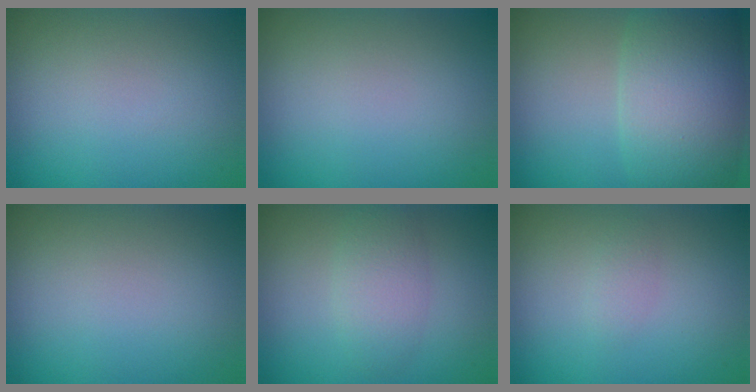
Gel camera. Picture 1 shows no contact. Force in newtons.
{"total": 0.0}
{"total": 8.0, "press": 8.0, "slide": 0.7}
{"total": 0.0}
{"total": 2.9, "press": 2.9, "slide": 0.1}
{"total": 0.8, "press": 0.8, "slide": 0.0}